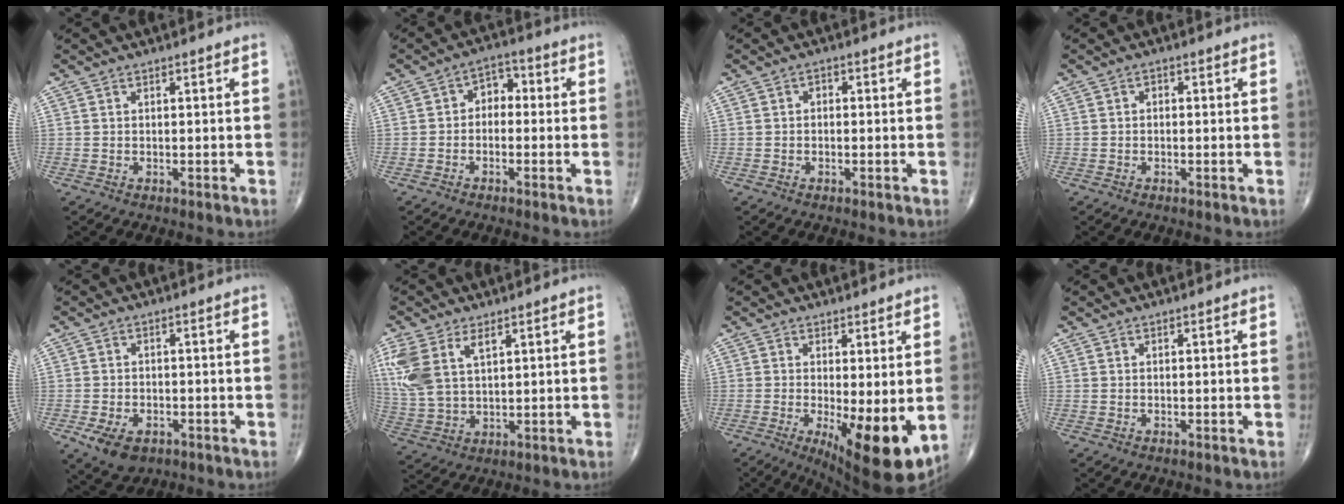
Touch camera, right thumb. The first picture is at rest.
{"total": 4.4, "force": [-0.5, 3.3, 3.0], "torque": [-0.022, 0.024, -0.024]}
{"total": 1.3, "force": [-0.1, 1.0, 0.9], "torque": [-0.003, 0.005, -0.008]}
{"total": 1.0, "force": [-0.1, 0.8, 0.7], "torque": [-0.002, 0.004, -0.006]}
{"total": 6.7, "force": [-3.1, 4.3, 4.1], "torque": [-0.072, 0.009, -0.045]}
{"total": 11.6, "force": [4.7, 6.3, 8.5], "torque": [-0.196, -0.002, 0.108]}
{"total": 12.2, "force": [-2.3, 3.7, 11.4], "torque": [-0.165, -0.029, -0.023]}
{"total": 0.0}